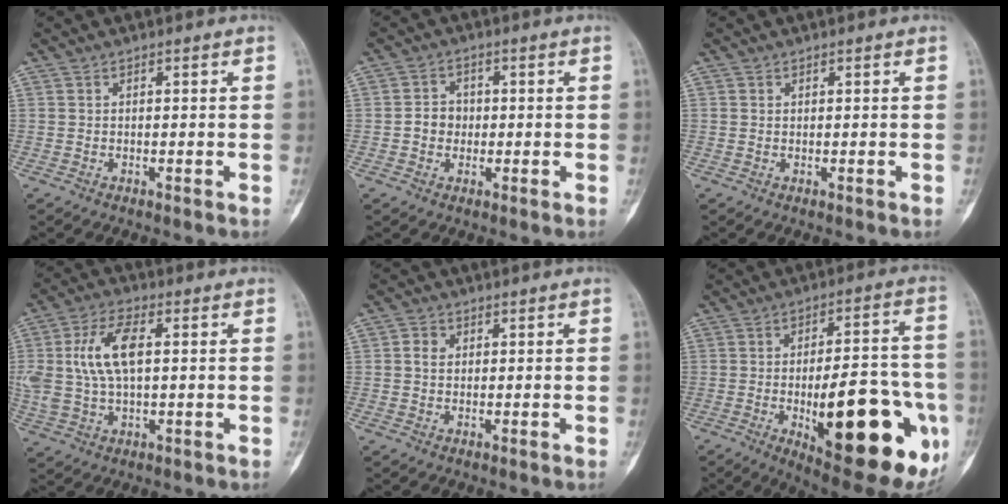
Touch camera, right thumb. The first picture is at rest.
{"total": 3.9, "force": [-0.5, 3.4, 1.8], "torque": [-0.013, 0.011, -0.014]}
{"total": 0.0}
{"total": 11.8, "force": [1.8, 5.9, 10.0], "torque": [-0.209, 0.011, 0.038]}
{"total": 2.8, "force": [0.3, 2.3, 1.5], "torque": [-0.019, 0.004, 0.002]}
{"total": 27.3, "force": [-8.0, 9.9, 24.1], "torque": [-0.270, 0.007, -0.089]}